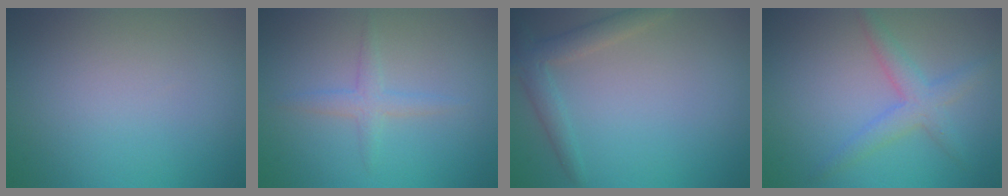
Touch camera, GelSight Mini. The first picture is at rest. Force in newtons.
{"total": 1.7, "press": 1.7, "slide": 0.1}
{"total": 2.5, "press": 2.5, "slide": 0.2}
{"total": 2.9, "press": 2.9, "slide": 0.1}